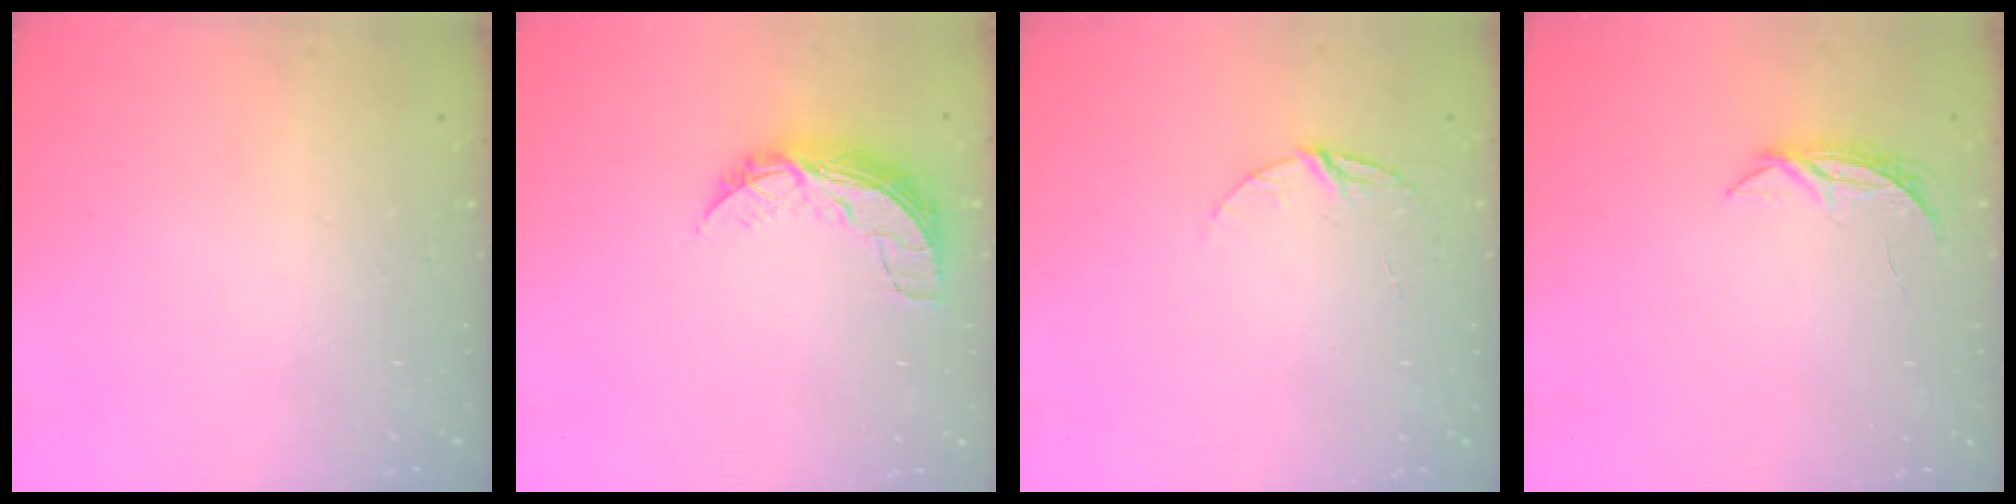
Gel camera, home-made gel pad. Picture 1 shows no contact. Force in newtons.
{"total": 7.9, "press": 7.9, "slide": 0.6}
{"total": 5.3, "press": 5.3, "slide": 0.5}
{"total": 4.8, "press": 4.7, "slide": 0.5}